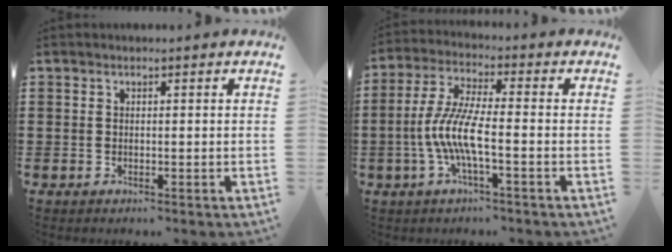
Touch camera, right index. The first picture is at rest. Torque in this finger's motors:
{"motor_torque": [1.33, 0.29, 1.01, 0.21]}